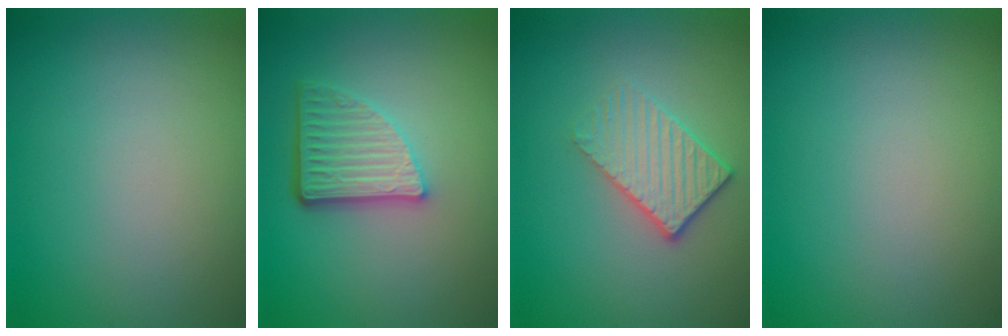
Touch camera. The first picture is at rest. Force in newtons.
{"total": 4.9, "press": 3.4, "slide": 3.5}
{"total": 3.2, "press": 2.8, "slide": 1.5}
{"total": 0.0}